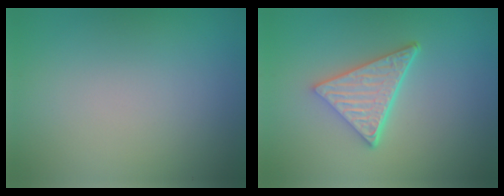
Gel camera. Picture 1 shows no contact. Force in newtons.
{"total": 5.0, "press": 3.6, "slide": 3.5}